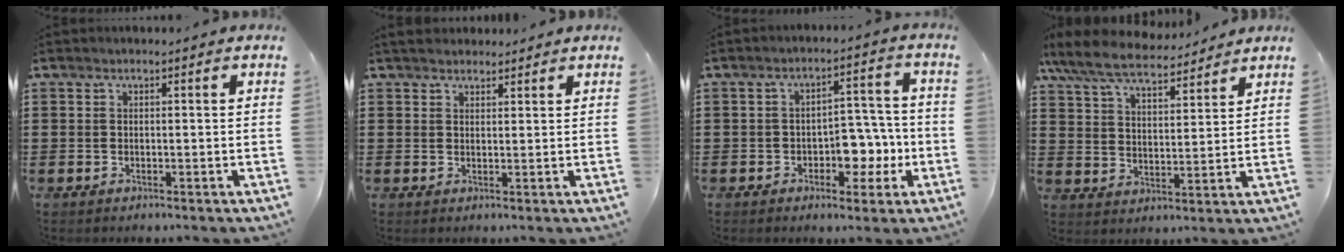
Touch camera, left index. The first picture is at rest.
{"total": 2.1, "force": [2.0, 0.8, 0.1], "torque": [-0.008, 0.006, 0.039]}
{"total": 6.3, "force": [-2.1, 4.1, 4.3], "torque": [-0.062, 0.009, -0.040]}
{"total": 7.8, "force": [7.0, 1.4, 3.0], "torque": [-0.087, -0.029, 0.125]}